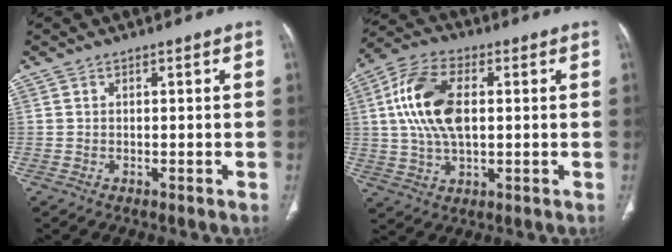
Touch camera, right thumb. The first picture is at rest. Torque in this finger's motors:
{"motor_torque": [2.53, 2.48, 1.48, -0.01, 0.19]}